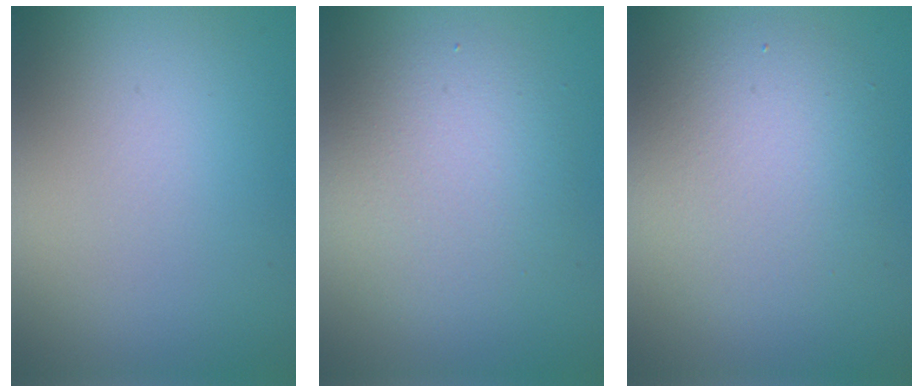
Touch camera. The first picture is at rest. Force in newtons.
{"total": 4.4, "press": 4.4, "slide": 0.3}
{"total": 5.1, "press": 5.1, "slide": 0.5}